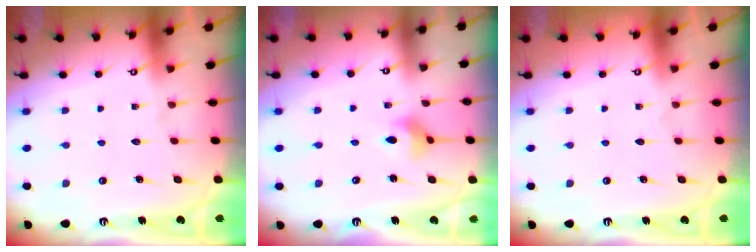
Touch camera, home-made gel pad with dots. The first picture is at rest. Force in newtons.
{"total": 3.5, "press": 3.5, "slide": 0.5}
{"total": 0.0}